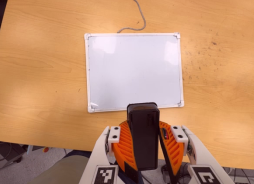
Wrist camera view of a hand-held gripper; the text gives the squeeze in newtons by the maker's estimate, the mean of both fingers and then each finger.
{"total": 11.1, "left": 10.8, "right": 11.5}